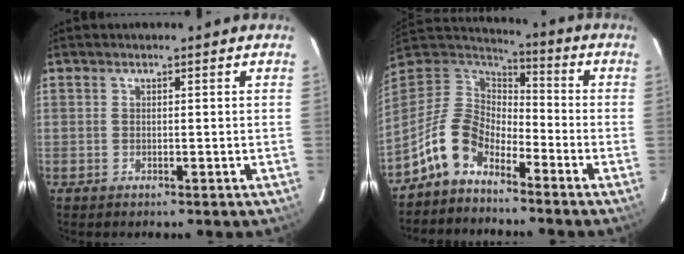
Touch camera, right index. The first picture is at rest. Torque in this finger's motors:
{"motor_torque": [0.53, -0.53, 0.32, 0.01]}